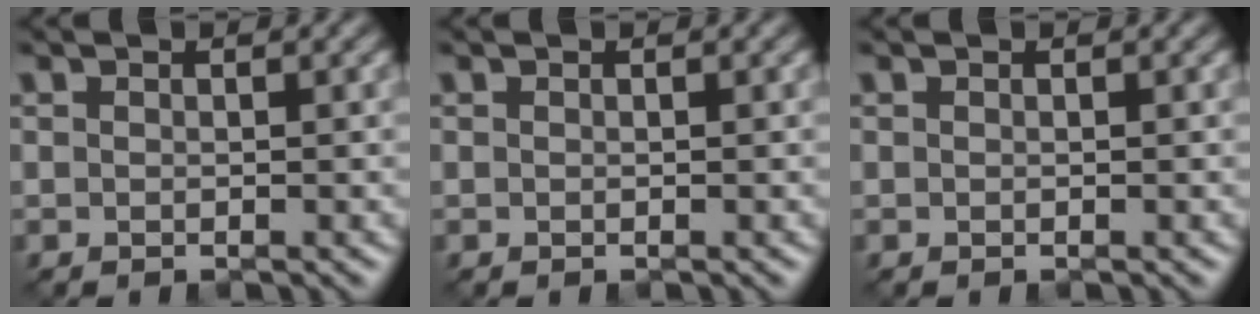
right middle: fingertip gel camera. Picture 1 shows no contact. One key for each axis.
{"total": 0.0}
{"total": 0.0}